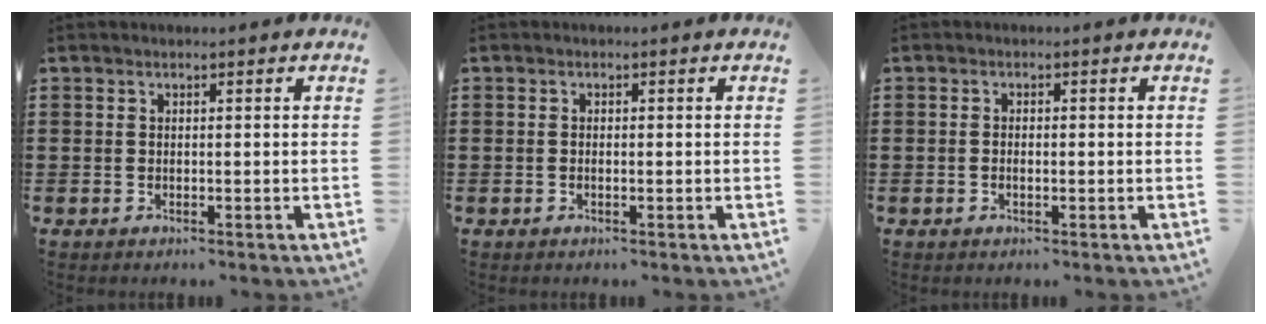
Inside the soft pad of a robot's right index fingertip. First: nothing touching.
{"total": 0.0}
{"total": 0.8, "force": [-0.3, 0.3, 0.7], "torque": [-0.014, -0.001, -0.005]}